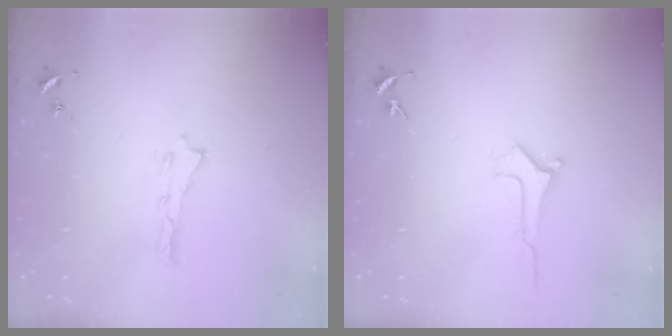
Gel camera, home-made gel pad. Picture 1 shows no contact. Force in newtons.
{"total": 0.0}